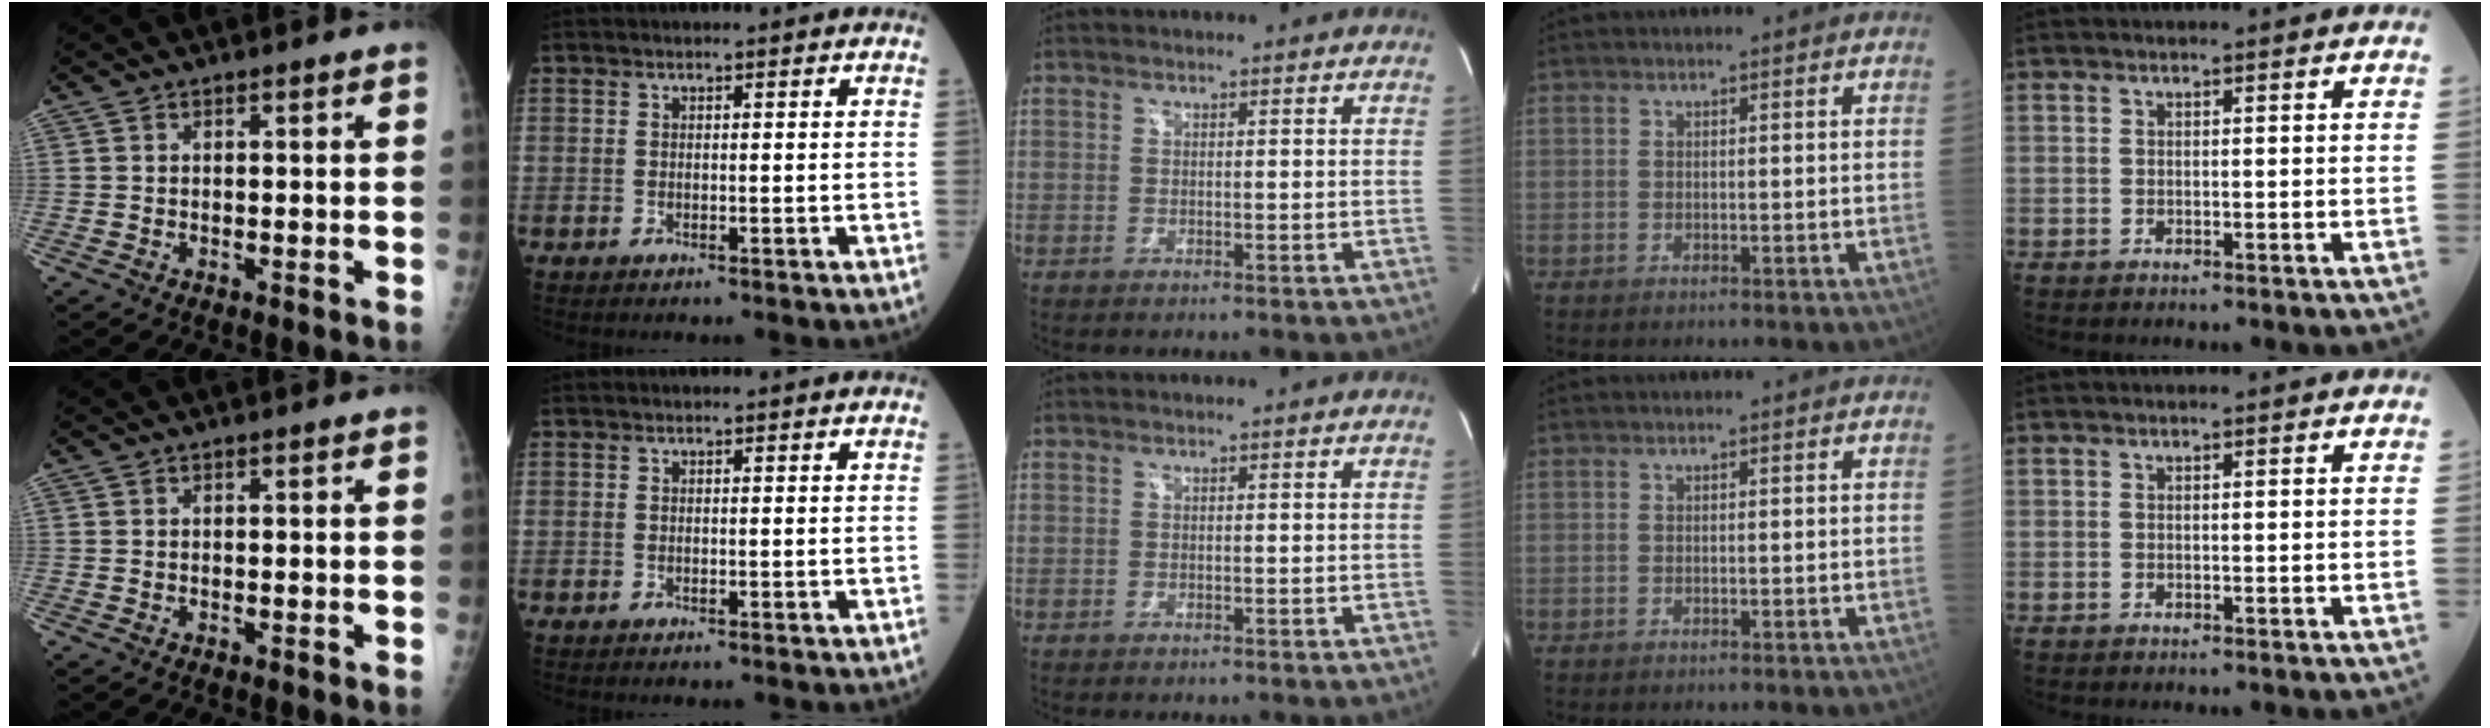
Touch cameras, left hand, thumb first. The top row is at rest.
{}